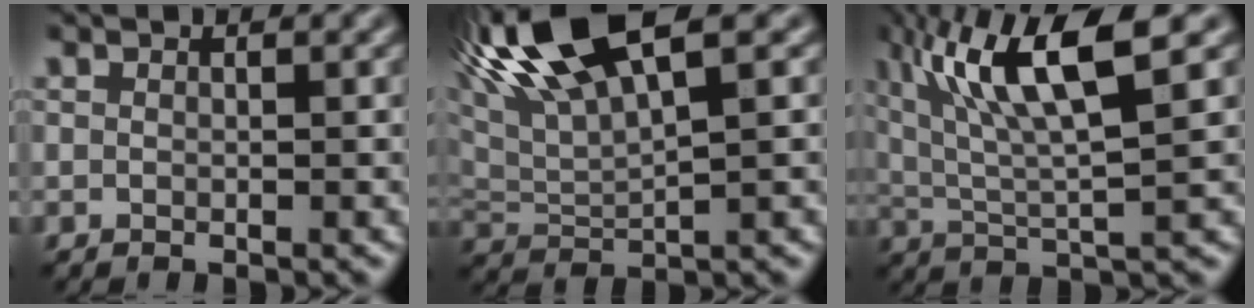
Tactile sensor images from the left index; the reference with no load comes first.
{"total": 10.5, "force": [5.9, 3.2, 8.1], "torque": [-0.166, 0.035, 0.102]}
{"total": 9.7, "force": [4.3, 2.1, 8.5], "torque": [-0.148, 0.010, 0.077]}